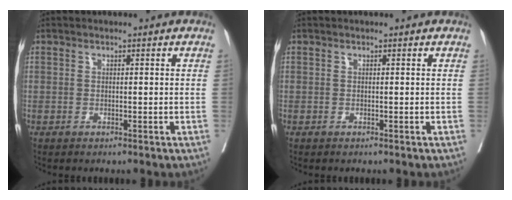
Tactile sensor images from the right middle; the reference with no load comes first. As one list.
[{"total": 0.0}]